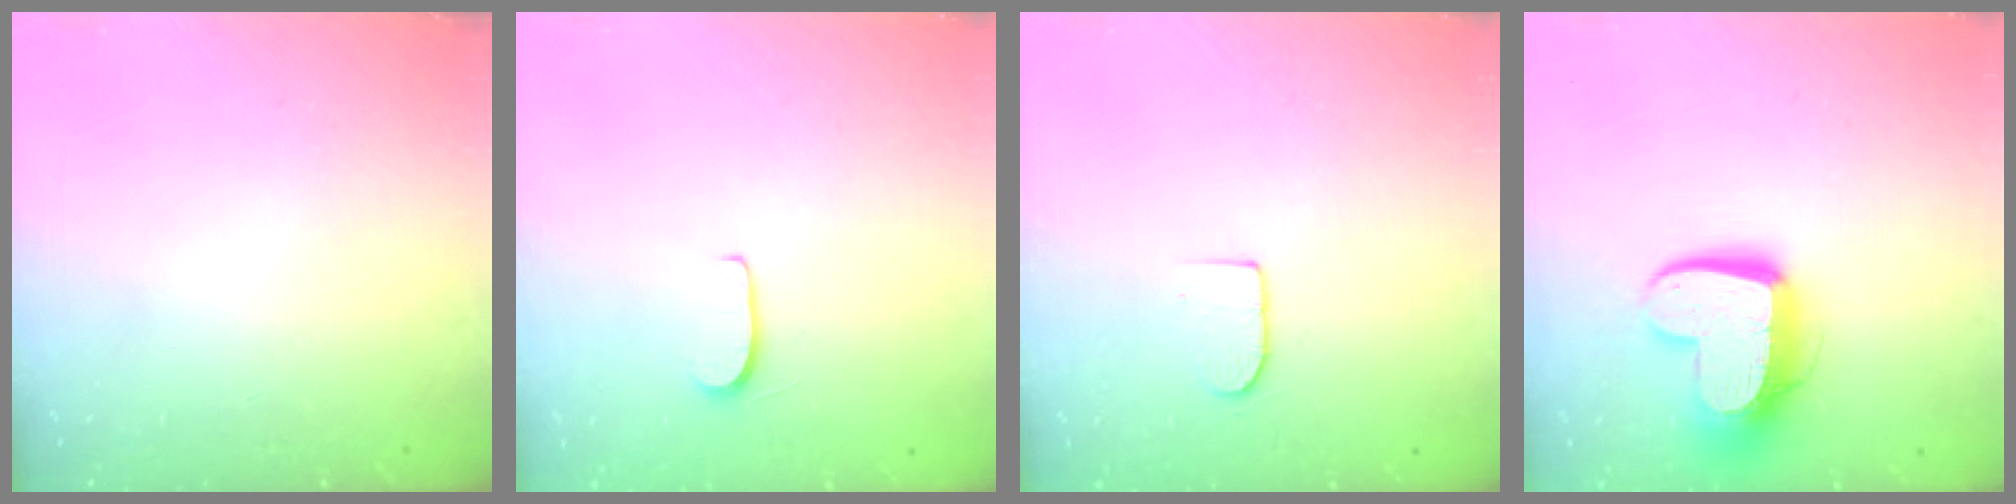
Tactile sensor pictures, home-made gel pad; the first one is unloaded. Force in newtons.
{"total": 5.0, "press": 5.0, "slide": 0.5}
{"total": 6.0, "press": 5.9, "slide": 0.6}
{"total": 14.1, "press": 14.0, "slide": 1.2}